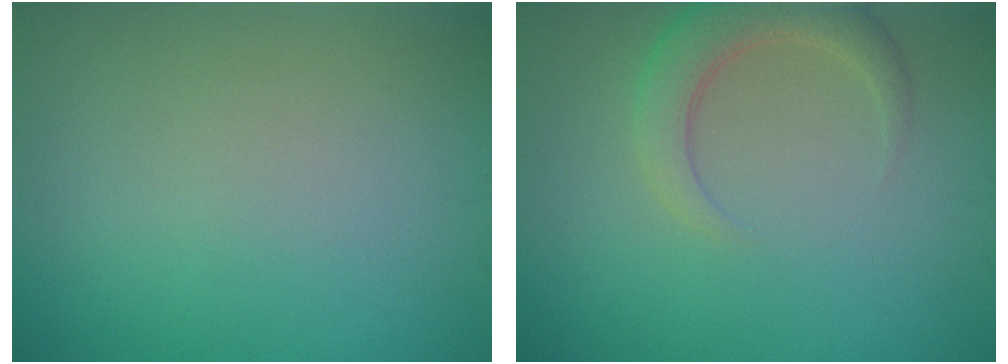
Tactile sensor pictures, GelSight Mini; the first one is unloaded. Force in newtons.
{"total": 3.4, "press": 3.4, "slide": 0.3}